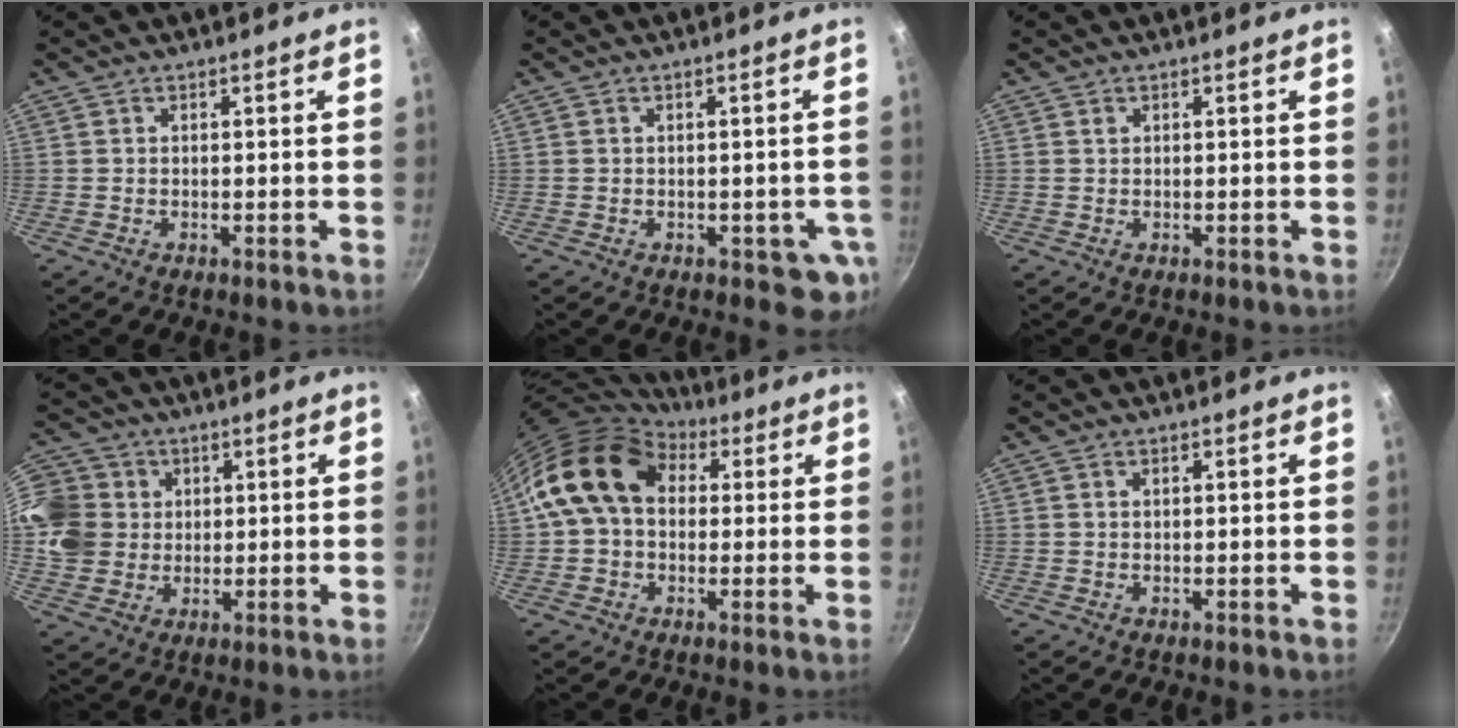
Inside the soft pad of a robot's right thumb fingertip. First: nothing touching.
{"total": 4.8, "force": [-1.0, 2.7, 3.8], "torque": [-0.020, 0.006, -0.008]}
{"total": 0.5, "force": [0.3, 0.4, 0.2], "torque": [-0.003, 0.000, 0.006]}
{"total": 13.4, "force": [3.4, 11.8, 5.4], "torque": [-0.093, 0.000, 0.064]}
{"total": 14.5, "force": [4.2, 10.6, 9.0], "torque": [-0.128, 0.017, 0.060]}
{"total": 0.8, "force": [0.3, 0.5, 0.5], "torque": [-0.008, 0.003, 0.004]}